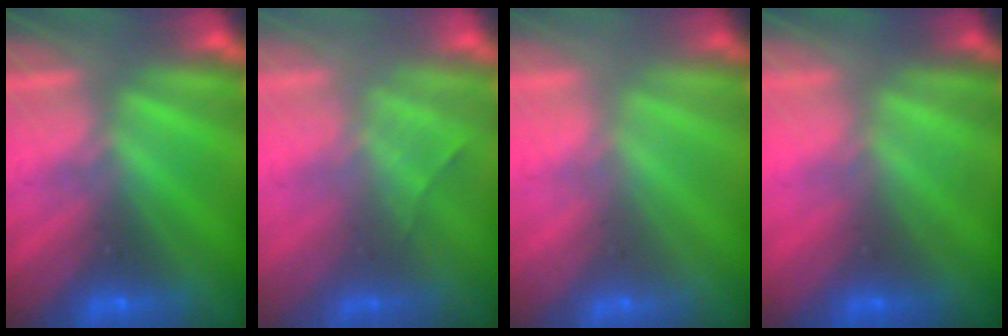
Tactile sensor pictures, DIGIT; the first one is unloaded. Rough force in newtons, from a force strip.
{"total": 2.2}
{"total": 2.2}
{"total": 2.1}